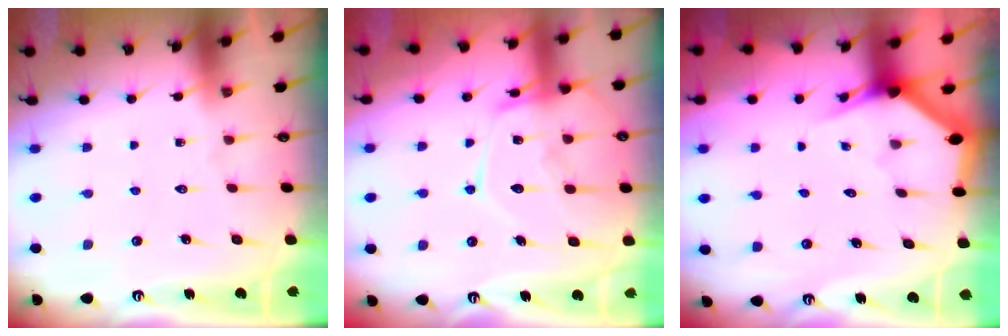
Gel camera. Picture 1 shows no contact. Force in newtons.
{"total": 17.3, "press": 17.3, "slide": 1.6}
{"total": 2.9, "press": 2.9, "slide": 0.0}